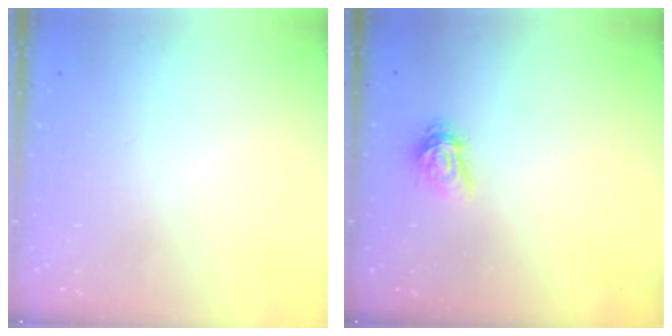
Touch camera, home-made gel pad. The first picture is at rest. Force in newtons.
{"total": 4.6, "press": 4.6, "slide": 0.3}